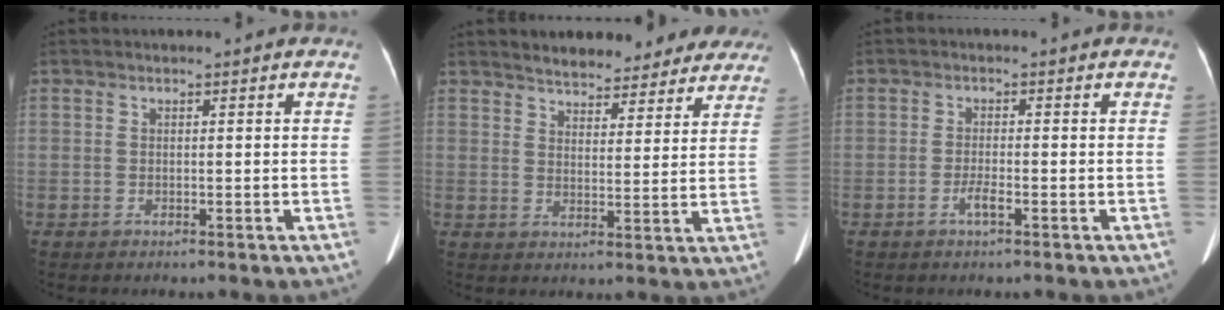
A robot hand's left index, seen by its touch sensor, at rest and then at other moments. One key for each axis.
{"total": 15.0, "fx": 13.2, "fy": 4.8, "fz": 5.2, "tx": -0.047, "ty": -0.011, "tz": 0.156}
{"total": 1.9, "fx": -1.5, "fy": 0.1, "fz": 1.1, "tx": -0.021, "ty": -0.018, "tz": -0.029}